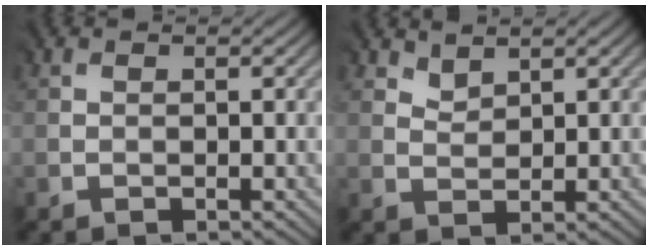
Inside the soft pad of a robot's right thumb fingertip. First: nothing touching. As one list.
[{"total": 1.7, "force": [1.6, 0.4, -0.3], "torque": [0.002, -0.004, 0.038]}]